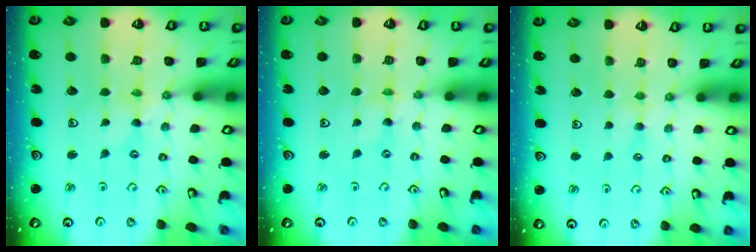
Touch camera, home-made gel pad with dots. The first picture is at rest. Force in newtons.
{"total": 0.0}
{"total": 1.8, "press": 1.8, "slide": 0.4}